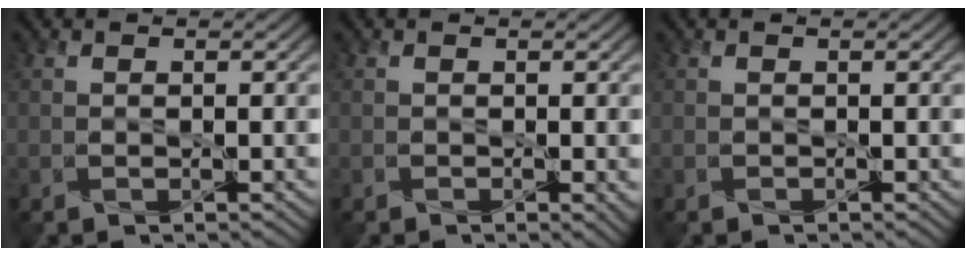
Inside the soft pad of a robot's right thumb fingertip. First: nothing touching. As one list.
[{"total": 0.7, "force": [0.2, 0.4, 0.6], "torque": [-0.005, 0.000, 0.003]}, {"total": 0.0}]